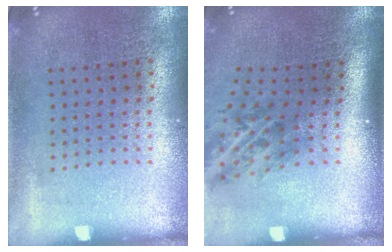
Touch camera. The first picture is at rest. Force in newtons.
{"total": 2.1, "press": 1.3, "slide": 1.6}